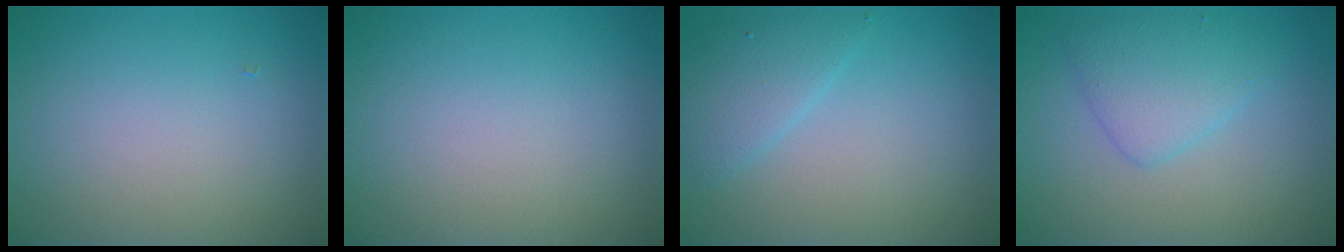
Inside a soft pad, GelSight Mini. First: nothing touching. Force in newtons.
{"total": 0.0}
{"total": 2.6, "press": 2.6, "slide": 0.1}
{"total": 1.9, "press": 1.9, "slide": 0.1}